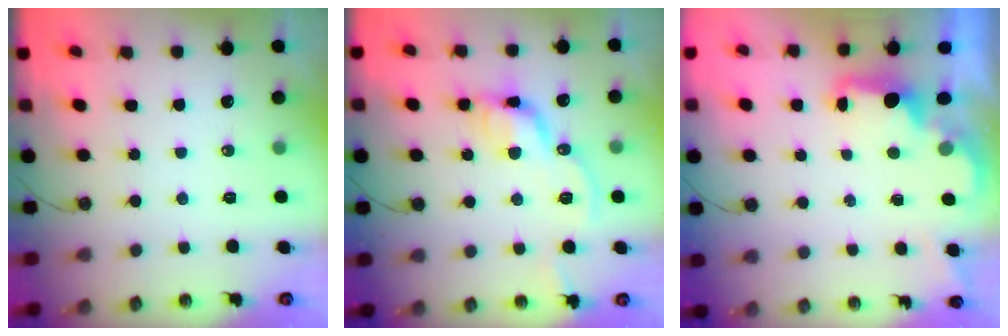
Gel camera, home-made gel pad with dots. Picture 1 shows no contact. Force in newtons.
{"total": 11.7, "press": 11.7, "slide": 1.2}
{"total": 2.0, "press": 1.9, "slide": 0.8}